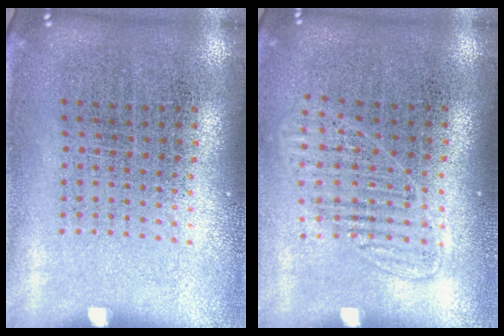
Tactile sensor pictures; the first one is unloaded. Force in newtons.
{"total": 1.3, "press": 1.2, "slide": 0.7}